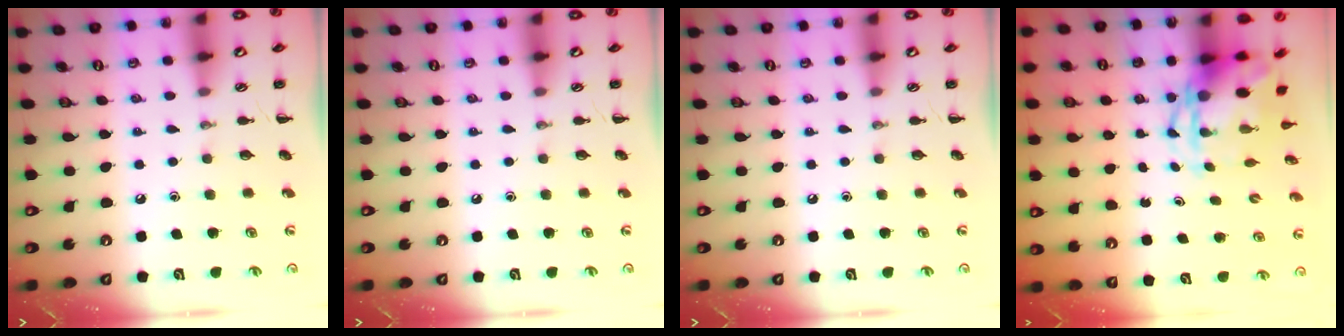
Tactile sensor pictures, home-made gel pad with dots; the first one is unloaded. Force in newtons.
{"total": 0.0}
{"total": 0.0}
{"total": 4.4, "press": 4.2, "slide": 1.1}